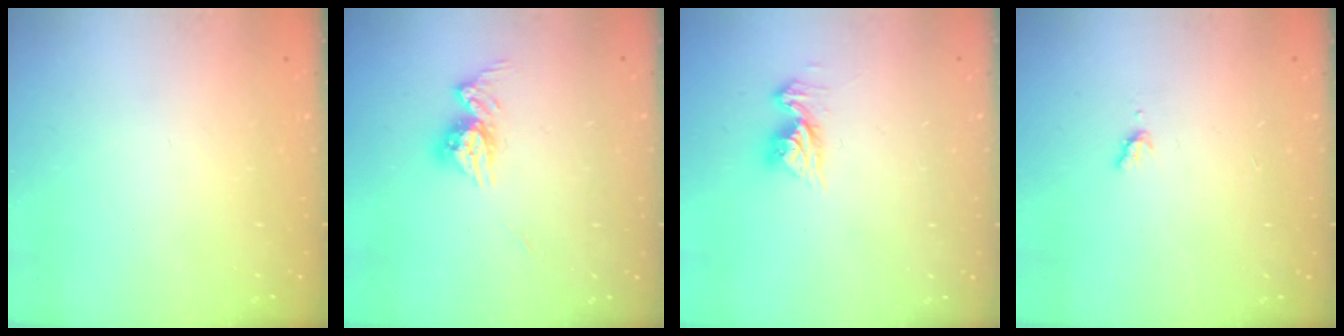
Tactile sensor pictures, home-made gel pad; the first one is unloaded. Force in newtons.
{"total": 9.4, "press": 9.4, "slide": 0.8}
{"total": 9.6, "press": 9.6, "slide": 1.0}
{"total": 4.4, "press": 4.4, "slide": 0.3}